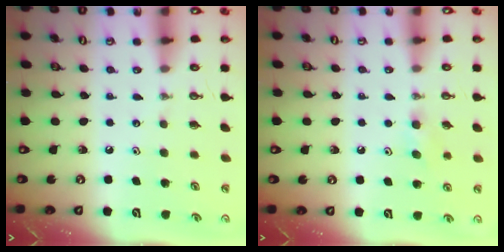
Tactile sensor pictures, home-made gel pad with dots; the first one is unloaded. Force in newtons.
{"total": 5.3, "press": 4.4, "slide": 2.9}